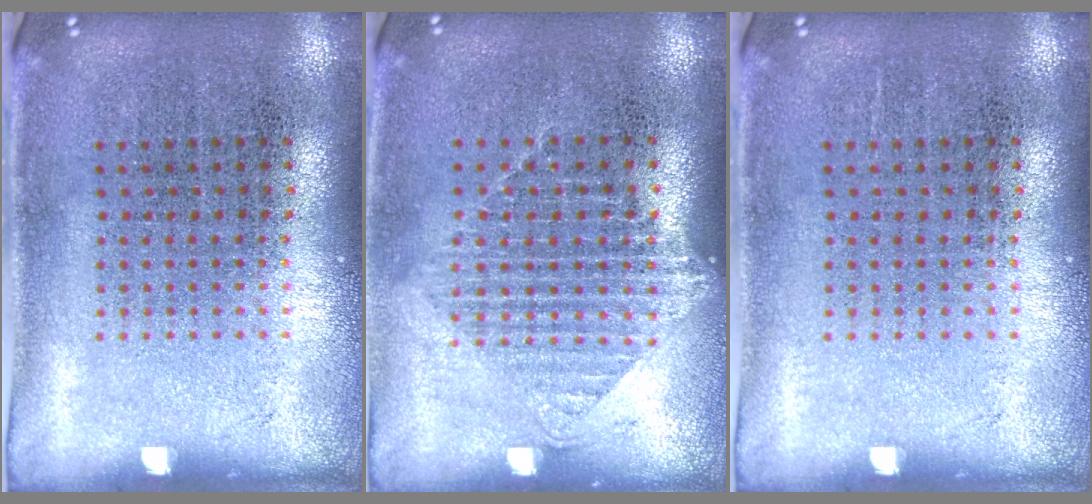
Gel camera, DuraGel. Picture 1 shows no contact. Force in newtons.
{"total": 1.1, "press": 1.0, "slide": 0.5}
{"total": 0.0}